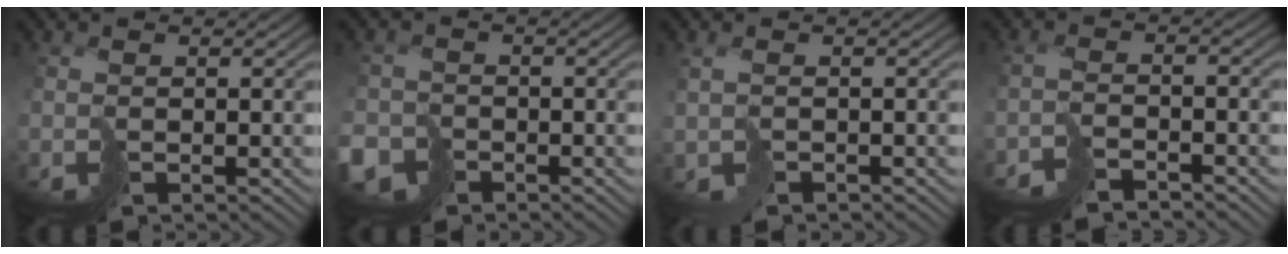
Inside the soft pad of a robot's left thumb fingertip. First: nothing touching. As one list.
[{"total": 6.2, "force": [-3.5, 4.4, 2.7], "torque": [-0.062, -0.010, -0.075]}, {"total": 2.1, "force": [-0.6, 1.5, 1.3], "torque": [-0.038, -0.009, -0.013]}, {"total": 3.9, "force": [-3.3, 0.9, 2.0], "torque": [-0.043, -0.001, -0.070]}]